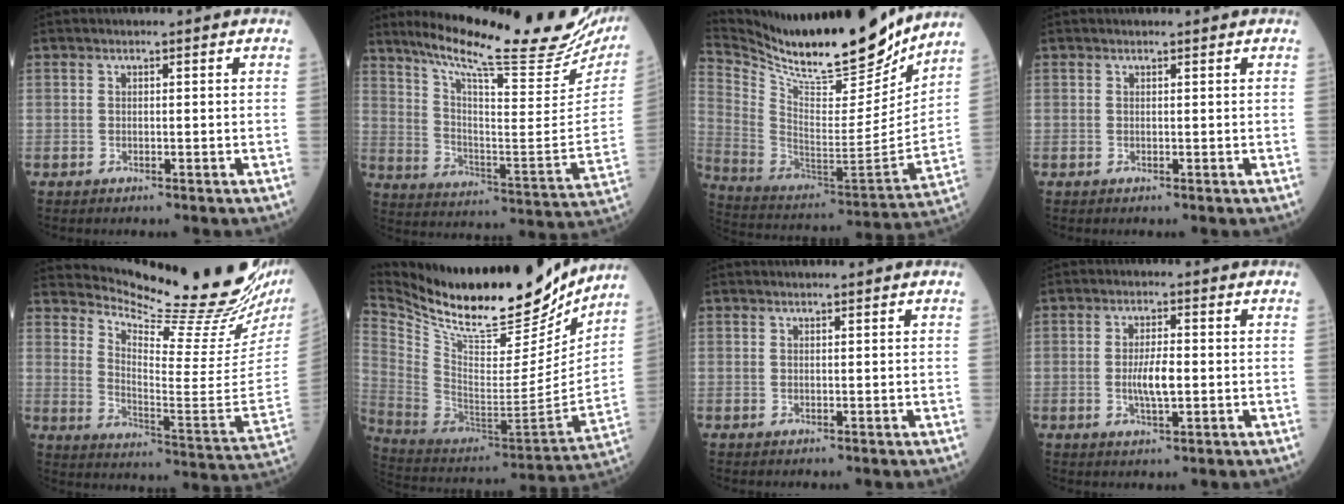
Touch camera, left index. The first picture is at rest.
{"total": 27.7, "force": [23.8, 3.2, 13.7], "torque": [-0.220, -0.074, 0.320]}
{"total": 23.5, "force": [20.9, 3.3, 10.2], "torque": [-0.196, -0.051, 0.337]}
{"total": 0.5, "force": [0.5, 0.0, 0.1], "torque": [-0.005, 0.001, 0.007]}
{"total": 23.1, "force": [21.3, -0.4, 8.8], "torque": [-0.149, -0.122, 0.285]}
{"total": 26.5, "force": [22.8, 5.8, 12.3], "torque": [-0.232, -0.047, 0.357]}
{"total": 1.0, "force": [0.9, 0.0, 0.4], "torque": [-0.002, 0.007, 0.014]}
{"total": 4.3, "force": [-0.7, 0.9, 4.1], "torque": [-0.082, -0.007, -0.013]}